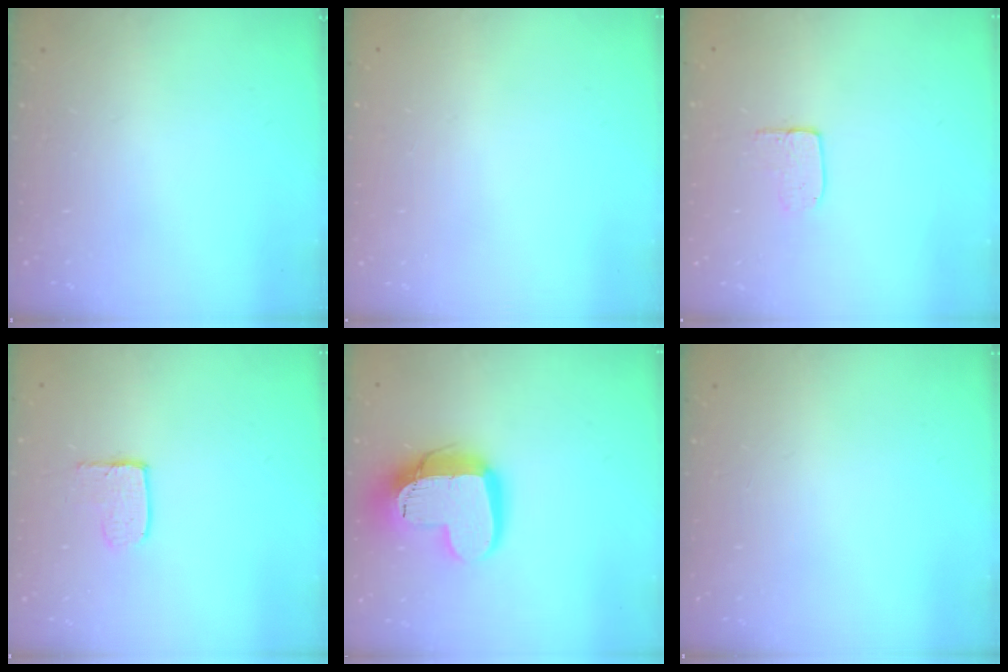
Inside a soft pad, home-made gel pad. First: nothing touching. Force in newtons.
{"total": 0.5, "press": 0.5, "slide": 0.1}
{"total": 6.1, "press": 6.1, "slide": 0.4}
{"total": 3.8, "press": 3.8, "slide": 0.4}
{"total": 18.9, "press": 18.8, "slide": 1.5}
{"total": 0.0}